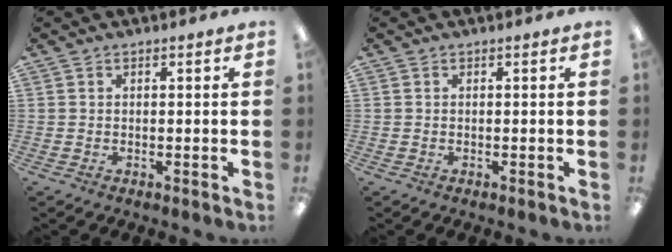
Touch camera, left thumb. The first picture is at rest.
{"total": 0.0}